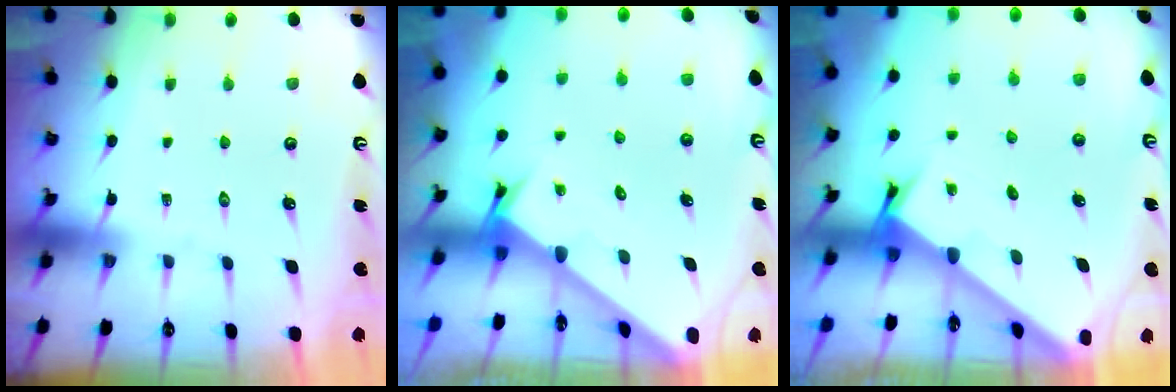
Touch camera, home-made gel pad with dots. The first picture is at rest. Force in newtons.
{"total": 2.5, "press": 2.5, "slide": 0.2}
{"total": 2.1, "press": 2.1, "slide": 0.2}